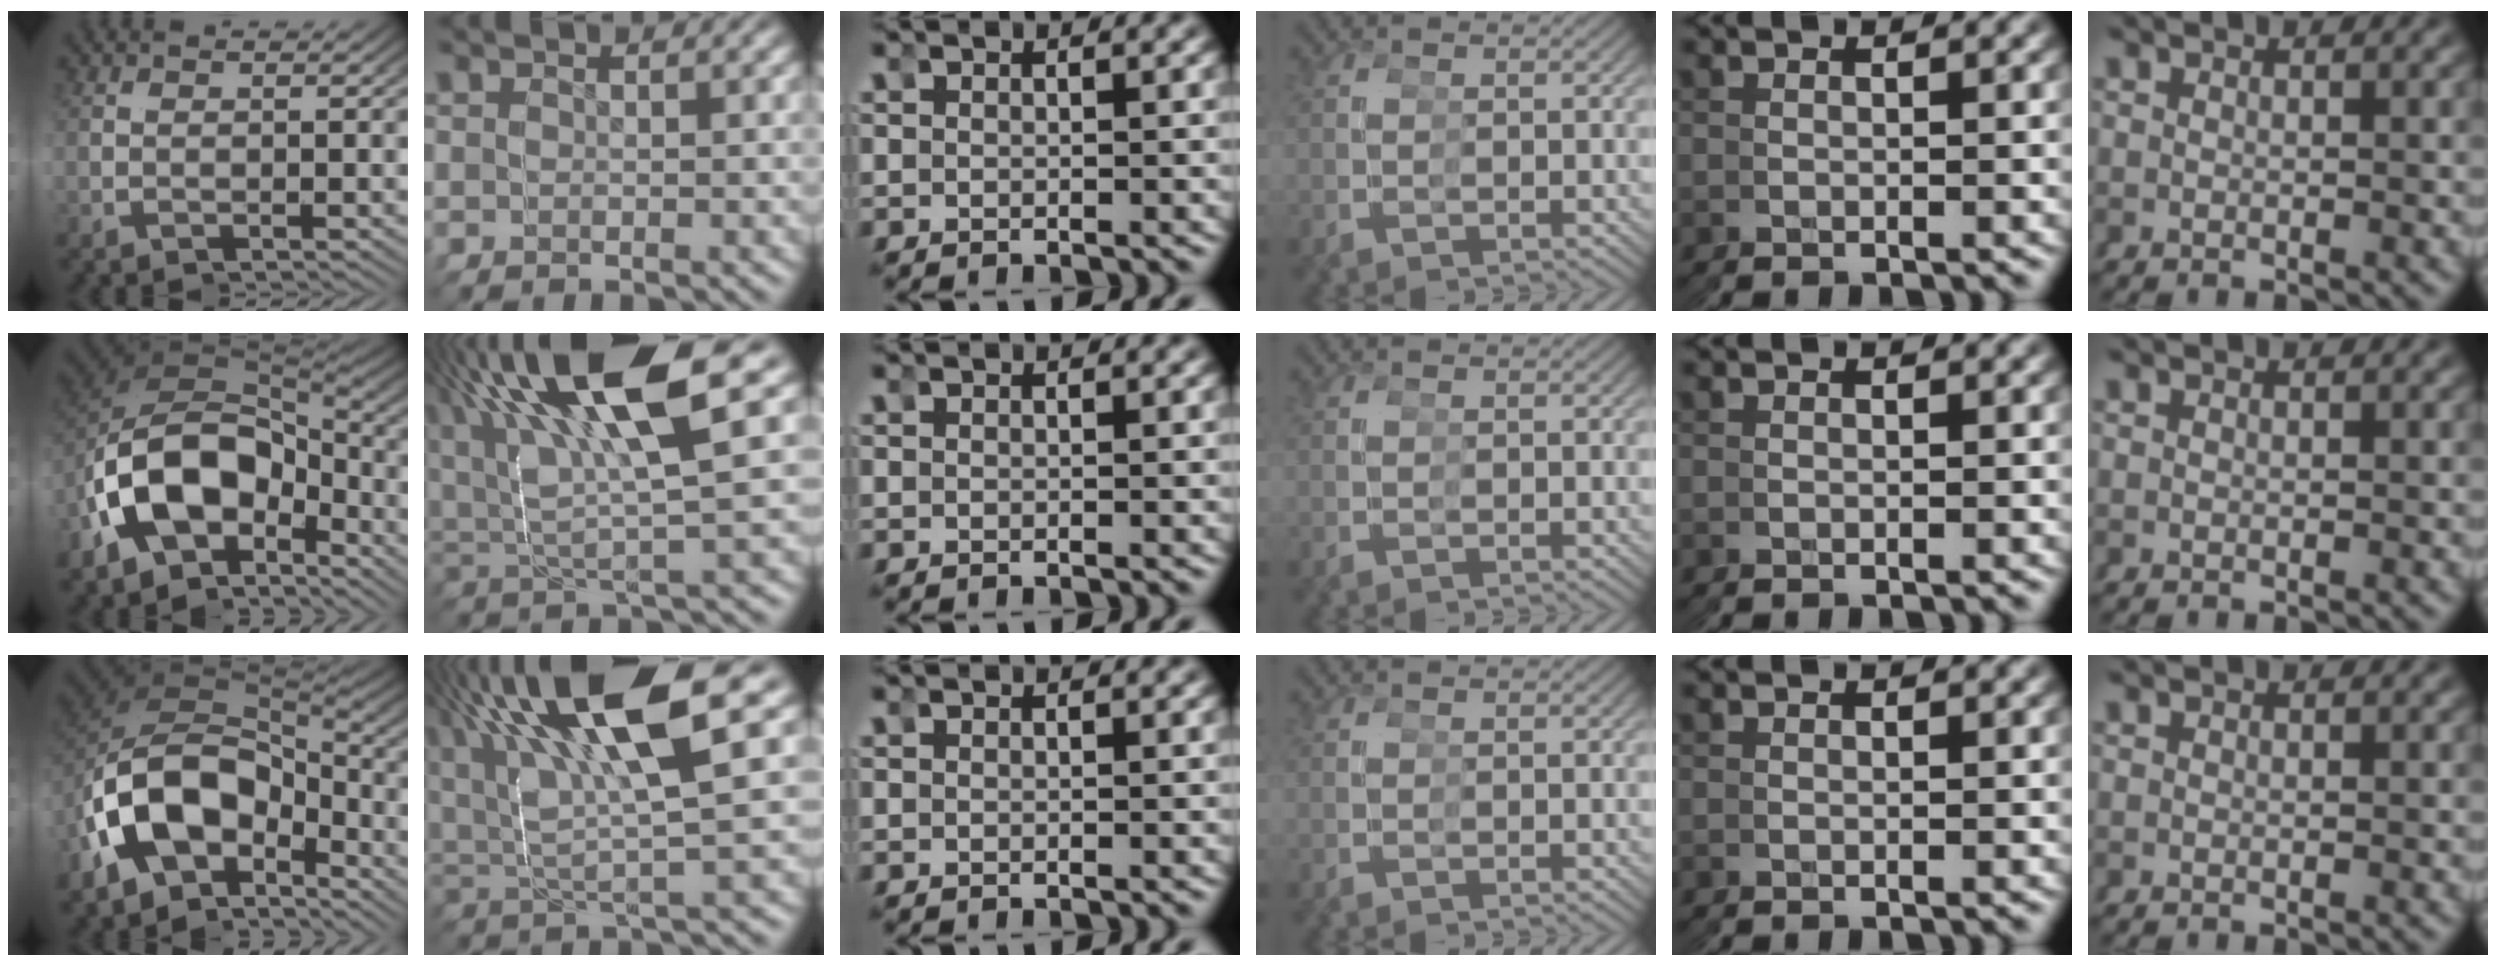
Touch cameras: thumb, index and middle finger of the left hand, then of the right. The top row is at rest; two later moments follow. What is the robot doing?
{"motion": "grasp_and_lifting", "object": "toy banana"}